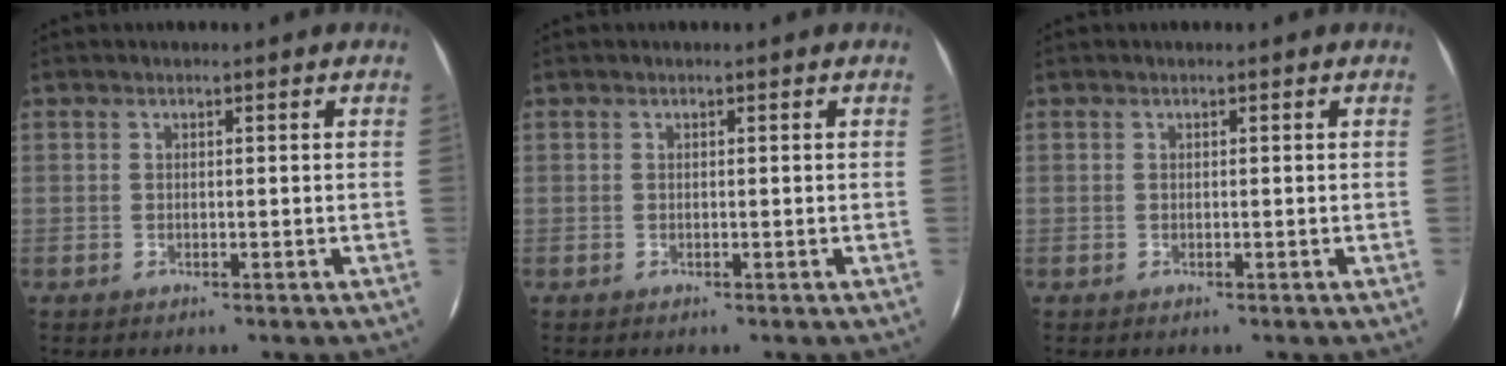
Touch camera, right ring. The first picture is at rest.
{"total": 0.0}
{"total": 0.0}